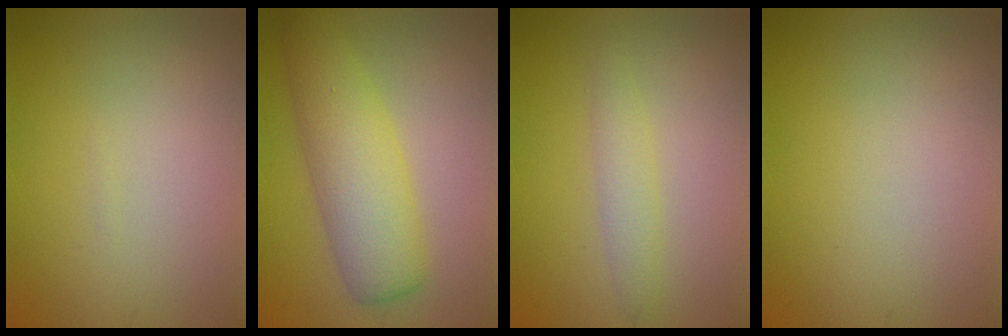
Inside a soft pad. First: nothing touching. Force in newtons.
{"total": 5.9, "press": 5.9, "slide": 0.3}
{"total": 1.8, "press": 1.8, "slide": 0.1}
{"total": 0.0}